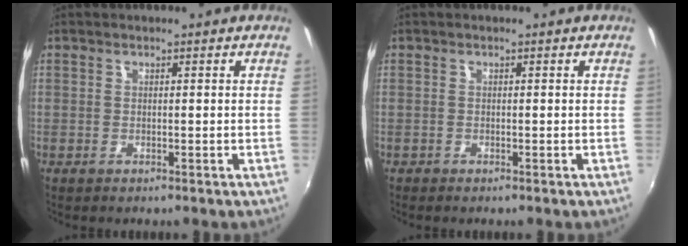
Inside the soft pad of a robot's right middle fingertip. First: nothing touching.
{"total": 0.0}